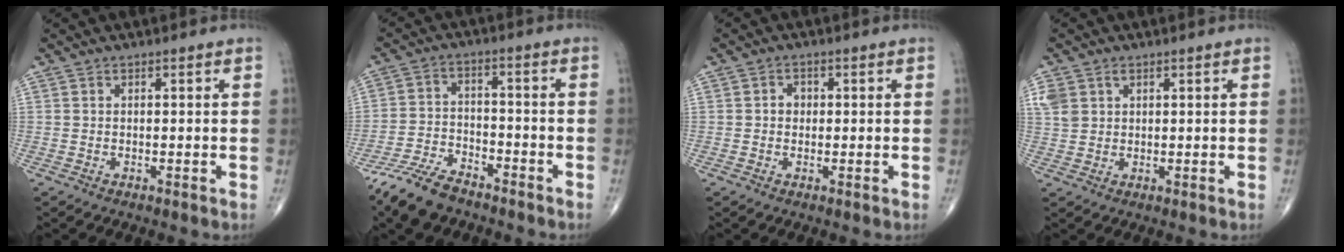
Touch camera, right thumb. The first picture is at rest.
{"total": 9.5, "force": [-7.4, 4.2, 4.2], "torque": [-0.082, 0.028, -0.144]}
{"total": 1.8, "force": [0.1, 1.6, 0.9], "torque": [-0.003, 0.005, -0.003]}
{"total": 4.9, "force": [2.0, 3.8, 2.3], "torque": [-0.047, 0.001, 0.049]}